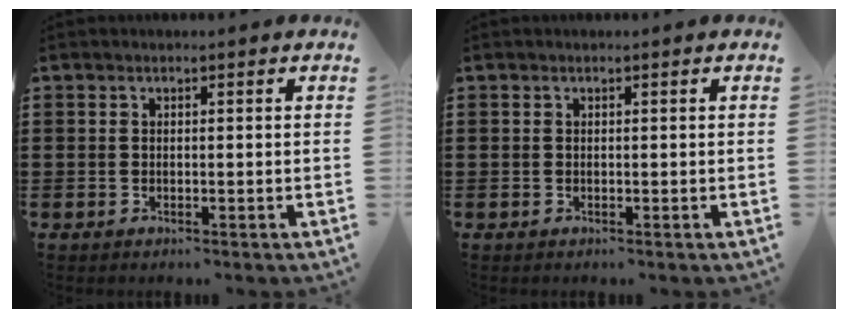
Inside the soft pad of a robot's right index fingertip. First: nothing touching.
{"total": 0.0}